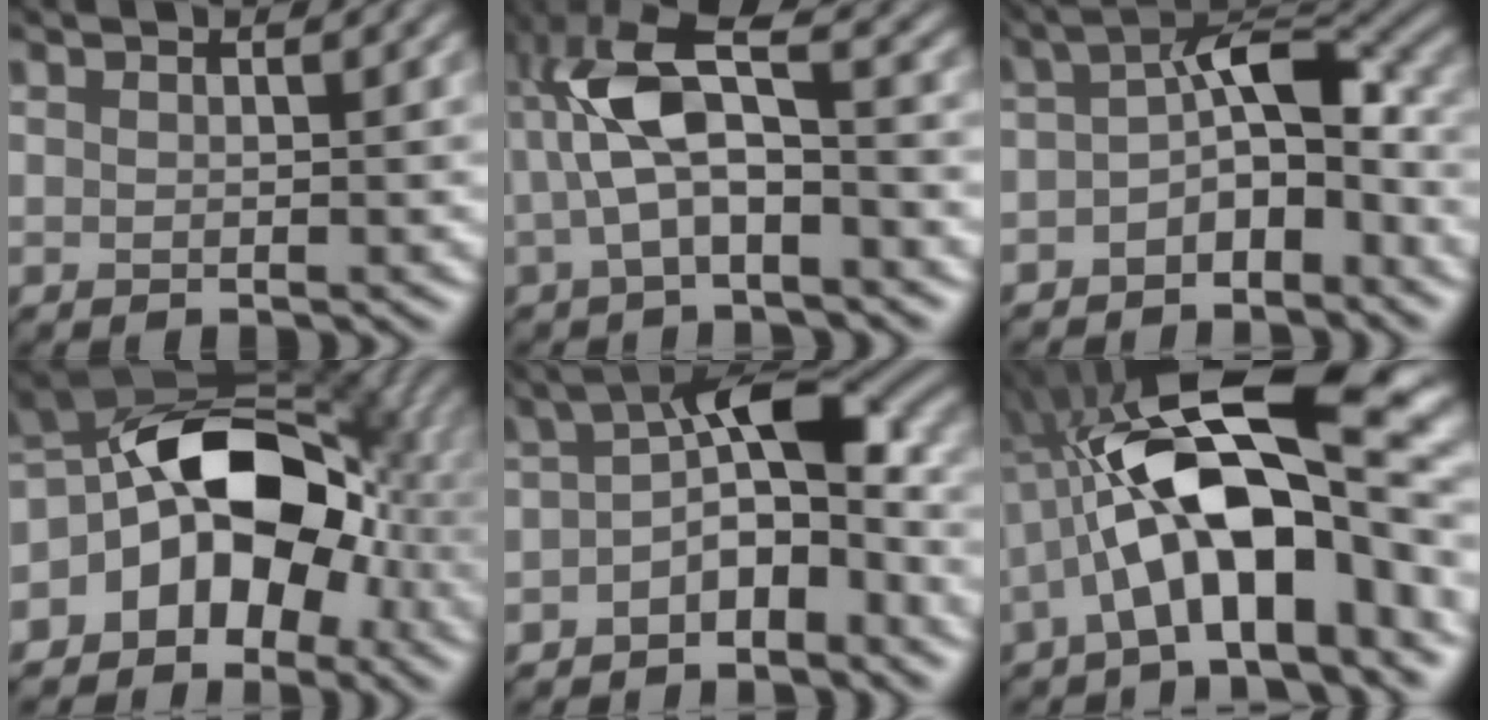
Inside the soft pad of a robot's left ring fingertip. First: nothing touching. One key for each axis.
{"total": 6.4, "fx": -1.2, "fy": 2.6, "fz": 5.7, "tx": -0.131, "ty": 0.013, "tz": -0.023}
{"total": 5.2, "fx": -3.1, "fy": 2.3, "fz": 3.5, "tx": -0.054, "ty": 0.010, "tz": -0.054}
{"total": 10.2, "fx": -4.1, "fy": 6.6, "fz": 6.7, "tx": -0.088, "ty": 0.010, "tz": -0.082}
{"total": 5.8, "fx": -2.8, "fy": 2.6, "fz": 4.4, "tx": -0.068, "ty": 0.015, "tz": -0.052}
{"total": 14.5, "fx": -3.1, "fy": 5.9, "fz": 12.9, "tx": -0.220, "ty": 0.016, "tz": -0.051}